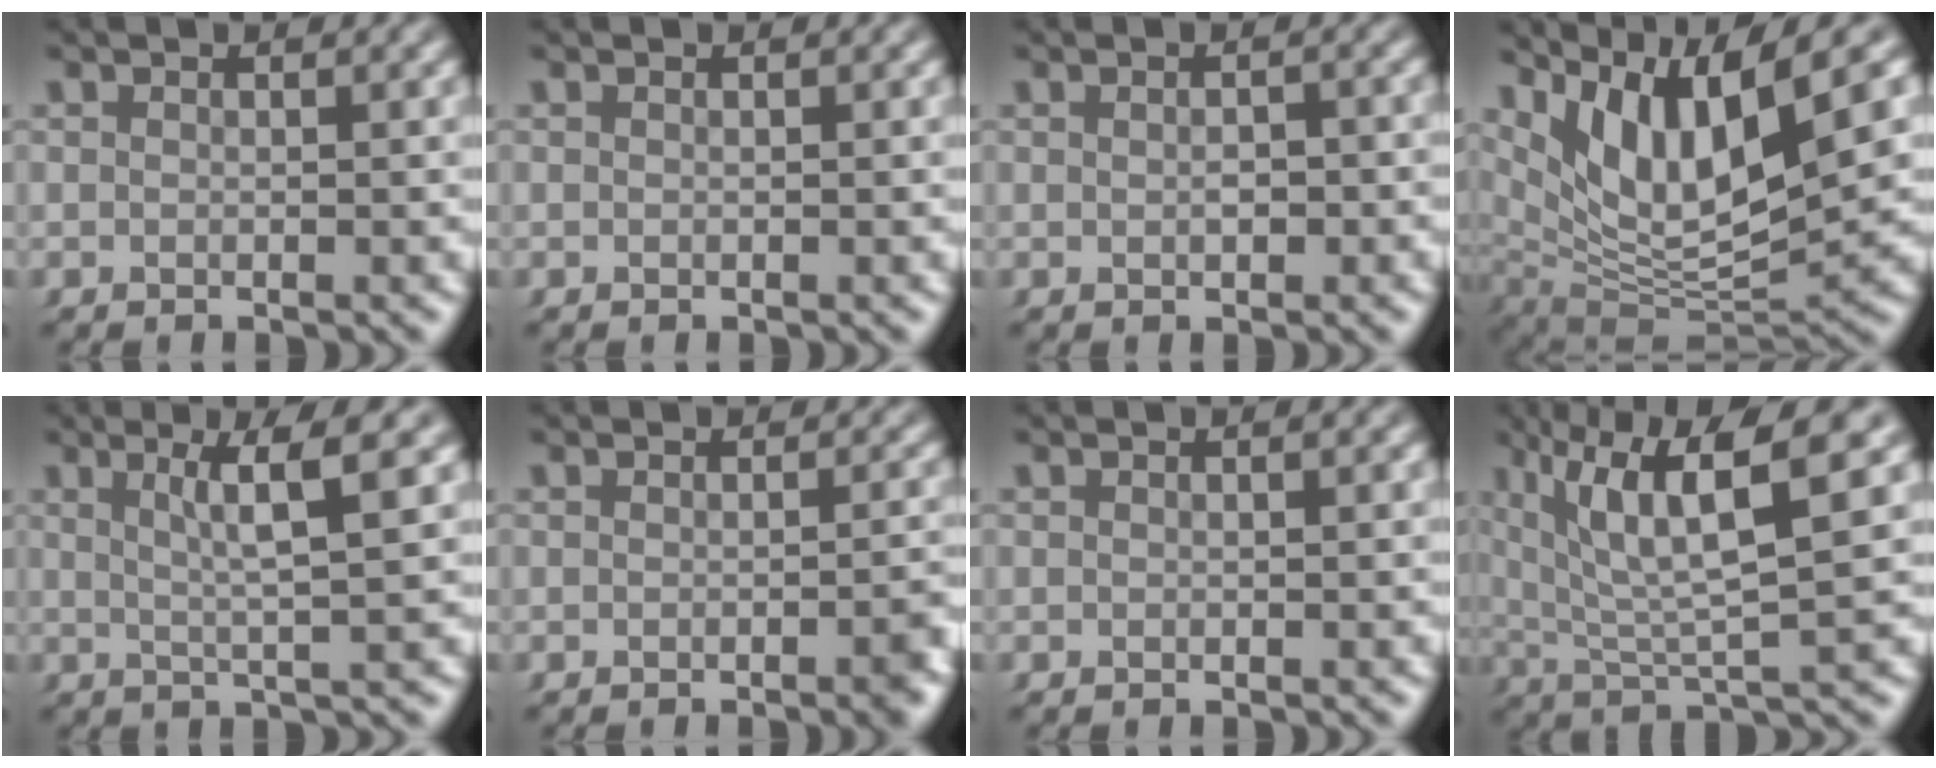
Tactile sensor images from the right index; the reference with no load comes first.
{"total": 0.0}
{"total": 1.3, "force": [-0.2, 0.6, 1.1], "torque": [-0.016, -0.001, -0.005]}
{"total": 13.0, "force": [3.1, 7.9, 9.9], "torque": [-0.175, -0.015, 0.053]}
{"total": 3.5, "force": [1.4, -0.7, 3.1], "torque": [-0.049, 0.006, 0.023]}
{"total": 1.9, "force": [-0.7, 0.5, 1.7], "torque": [-0.017, 0.010, -0.019]}
{"total": 0.0}
{"total": 8.2, "force": [3.1, 3.0, 7.0], "torque": [-0.123, 0.009, 0.051]}